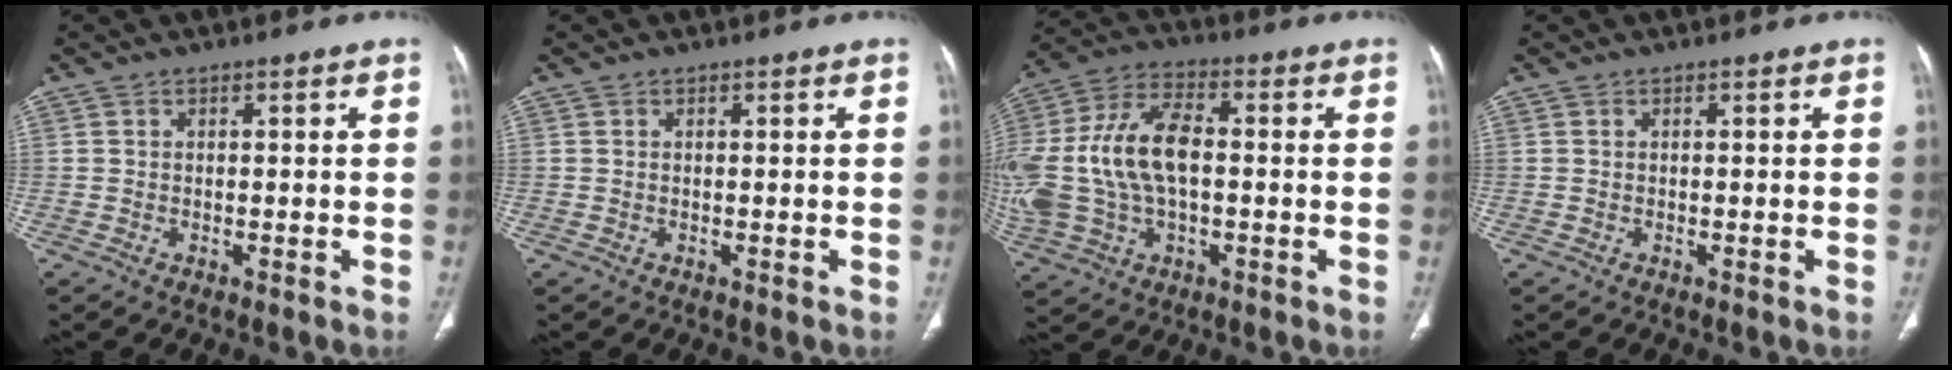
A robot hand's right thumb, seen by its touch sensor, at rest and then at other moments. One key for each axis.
{"total": 0.0}
{"total": 19.9, "fx": -0.1, "fy": 11.5, "fz": 16.3, "tx": -0.368, "ty": 0.021, "tz": 0.001}
{"total": 0.0}